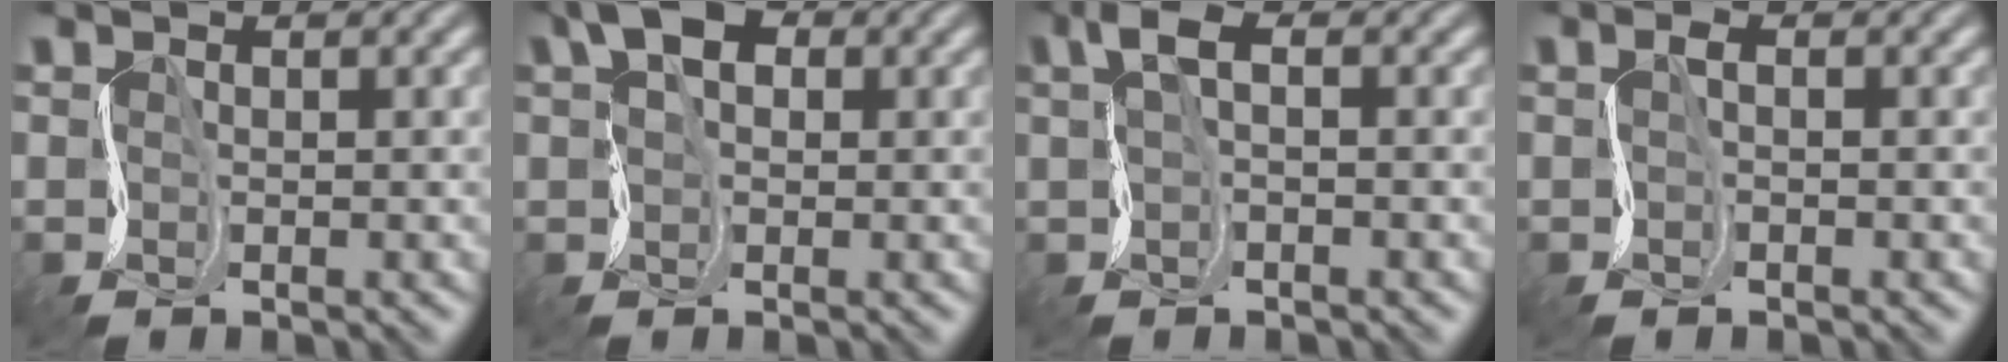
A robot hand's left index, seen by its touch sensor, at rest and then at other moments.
{"total": 5.2, "force": [1.4, 3.4, 3.7], "torque": [-0.078, 0.019, 0.009]}
{"total": 3.0, "force": [0.1, 1.5, 2.6], "torque": [-0.063, 0.003, -0.002]}
{"total": 1.0, "force": [-0.6, 0.4, 0.8], "torque": [-0.015, -0.001, -0.014]}